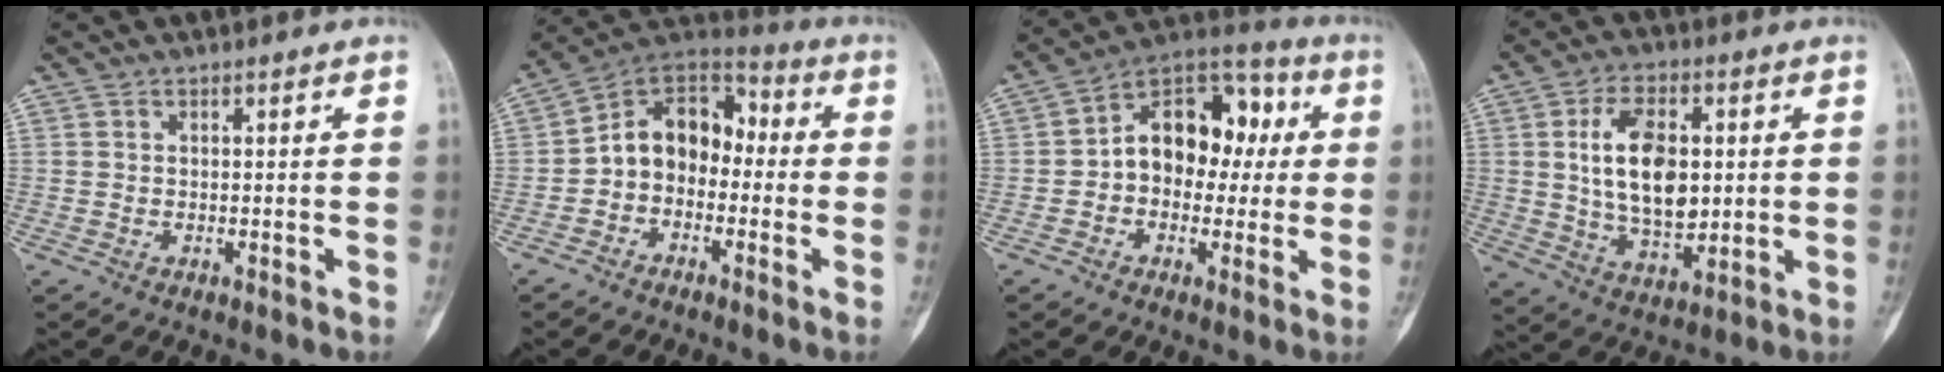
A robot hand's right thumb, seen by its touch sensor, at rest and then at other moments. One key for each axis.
{"total": 11.4, "fx": -1.5, "fy": 8.6, "fz": 7.3, "tx": -0.084, "ty": 0.056, "tz": -0.044}
{"total": 15.3, "fx": 1.3, "fy": 10.8, "fz": 10.8, "tx": -0.111, "ty": 0.041, "tz": 0.006}
{"total": 14.1, "fx": 1.9, "fy": 8.1, "fz": 11.3, "tx": -0.178, "ty": -0.010, "tz": 0.038}